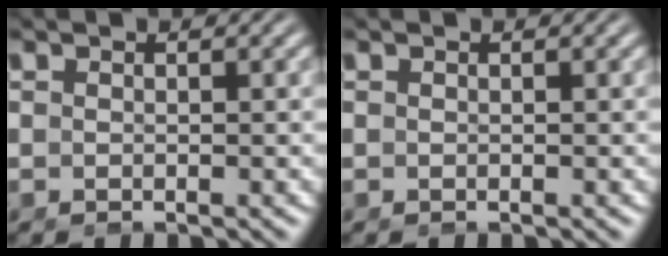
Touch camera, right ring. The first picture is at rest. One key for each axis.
{"total": 0.0}